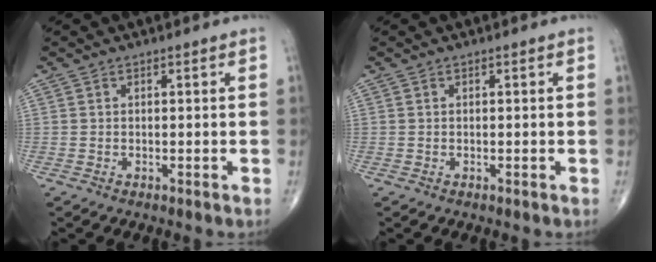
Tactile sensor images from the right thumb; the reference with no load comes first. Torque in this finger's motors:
{"motor_torque": [0.07, 0.07, -0.09, -0.05, 0.00]}